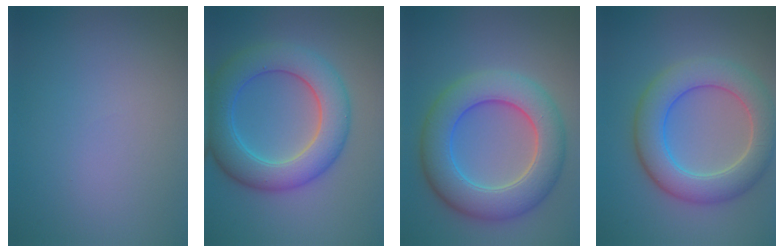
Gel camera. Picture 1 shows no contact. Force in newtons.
{"total": 7.8, "press": 7.8, "slide": 0.3}
{"total": 8.3, "press": 8.2, "slide": 0.6}
{"total": 7.1, "press": 7.1, "slide": 0.3}